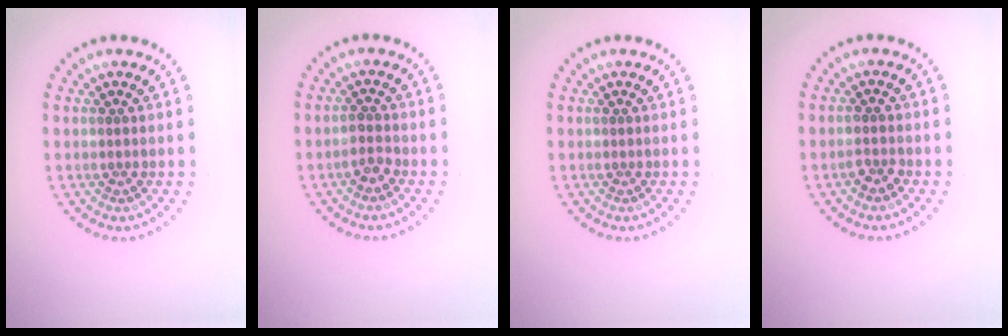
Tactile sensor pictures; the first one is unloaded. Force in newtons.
{"total": 1.2, "press": 1.1, "slide": 0.4}
{"total": 0.0}
{"total": 1.2, "press": 1.1, "slide": 0.3}